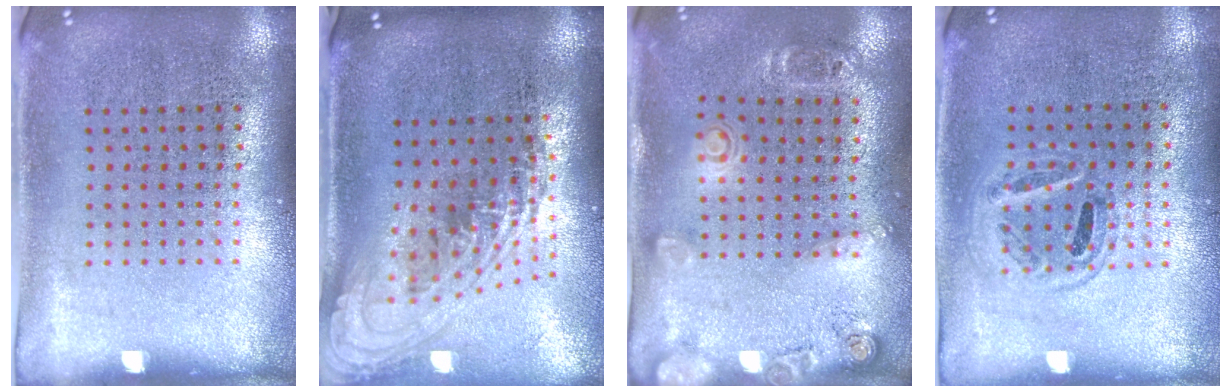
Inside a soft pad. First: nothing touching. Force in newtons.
{"total": 2.3, "press": 1.7, "slide": 1.6}
{"total": 1.8, "press": 1.2, "slide": 1.4}
{"total": 0.8, "press": 0.8, "slide": 0.2}